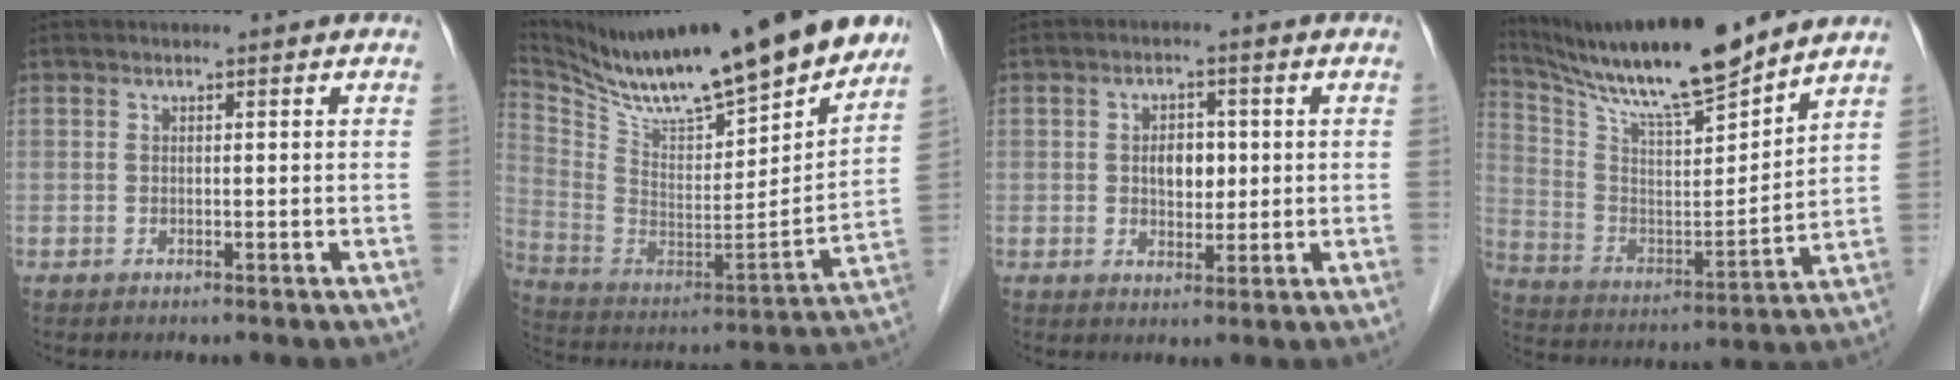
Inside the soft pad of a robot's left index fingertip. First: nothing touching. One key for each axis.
{"total": 27.0, "fx": 22.9, "fy": 3.3, "fz": 13.9, "tx": -0.252, "ty": -0.042, "tz": 0.356}
{"total": 4.2, "fx": 0.3, "fy": 2.8, "fz": 3.2, "tx": -0.050, "ty": 0.007, "tz": 0.008}
{"total": 18.6, "fx": 16.0, "fy": 1.0, "fz": 9.5, "tx": -0.176, "ty": -0.004, "tz": 0.281}